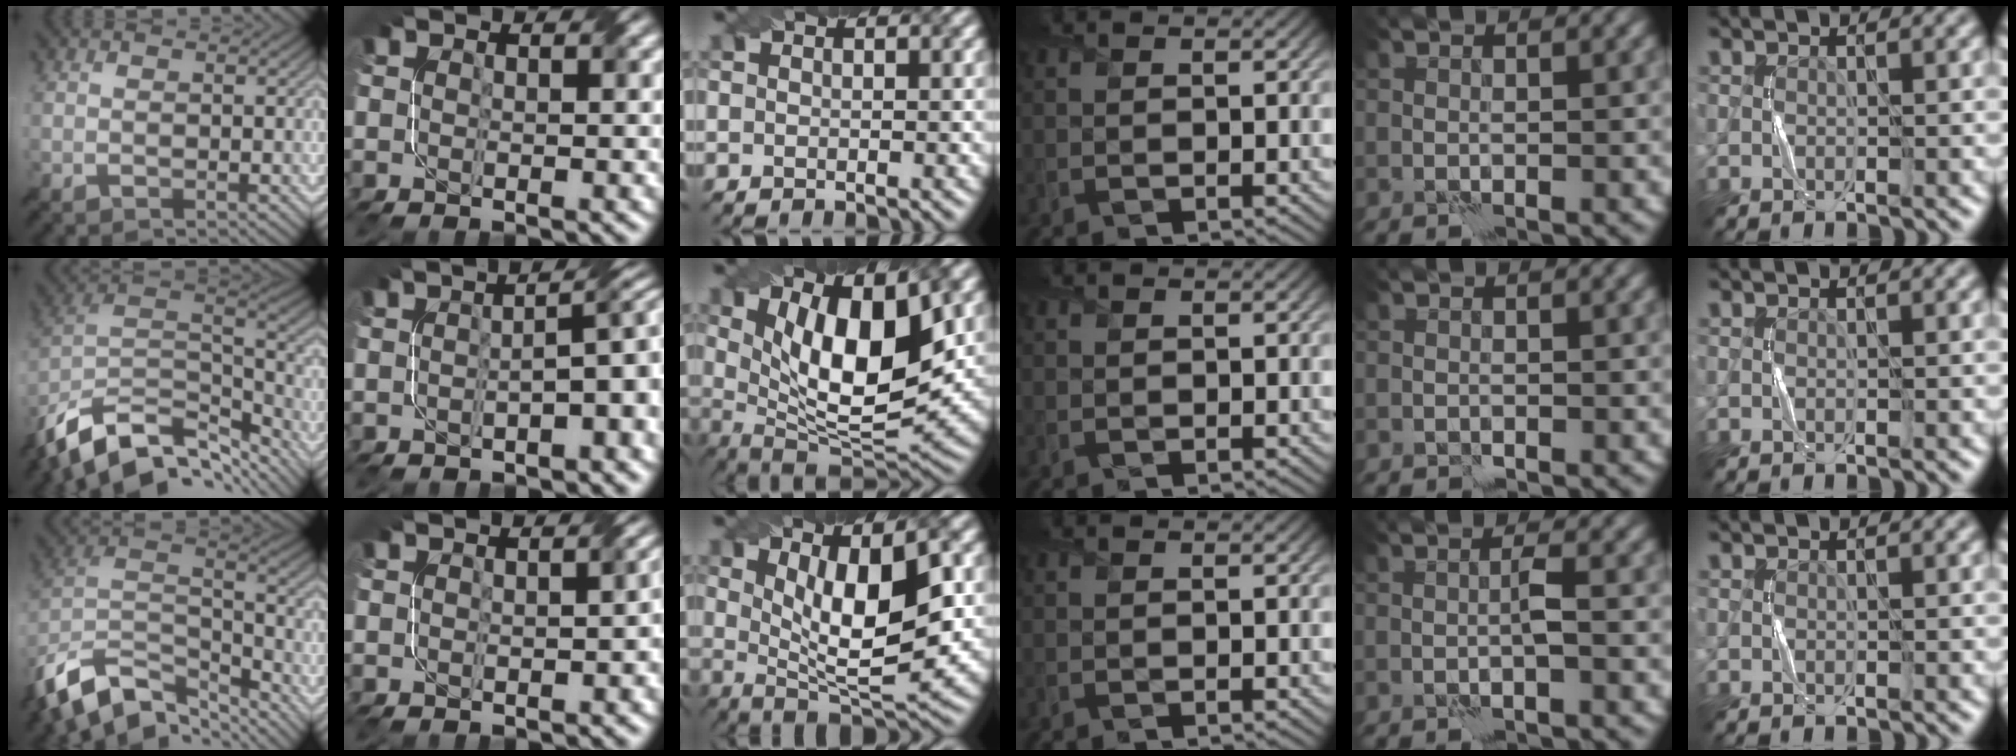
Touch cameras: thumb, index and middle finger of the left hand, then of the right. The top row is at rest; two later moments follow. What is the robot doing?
{"motion": "twist", "object": "screw"}